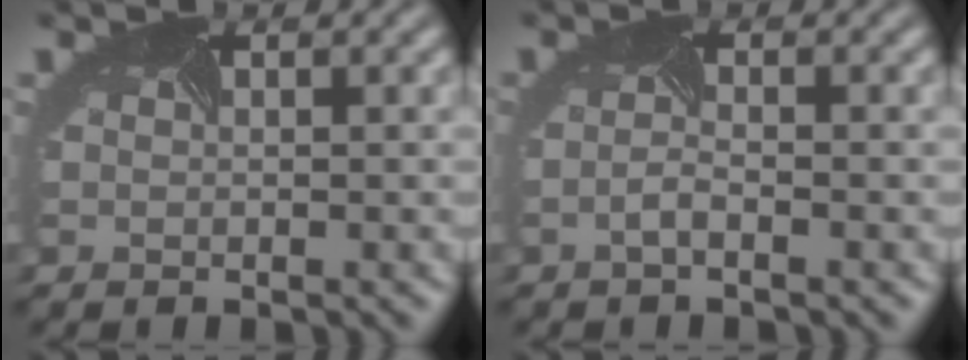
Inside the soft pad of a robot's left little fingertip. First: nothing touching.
{"total": 1.1, "force": [-0.9, 0.0, 0.7], "torque": [-0.020, -0.003, -0.019]}